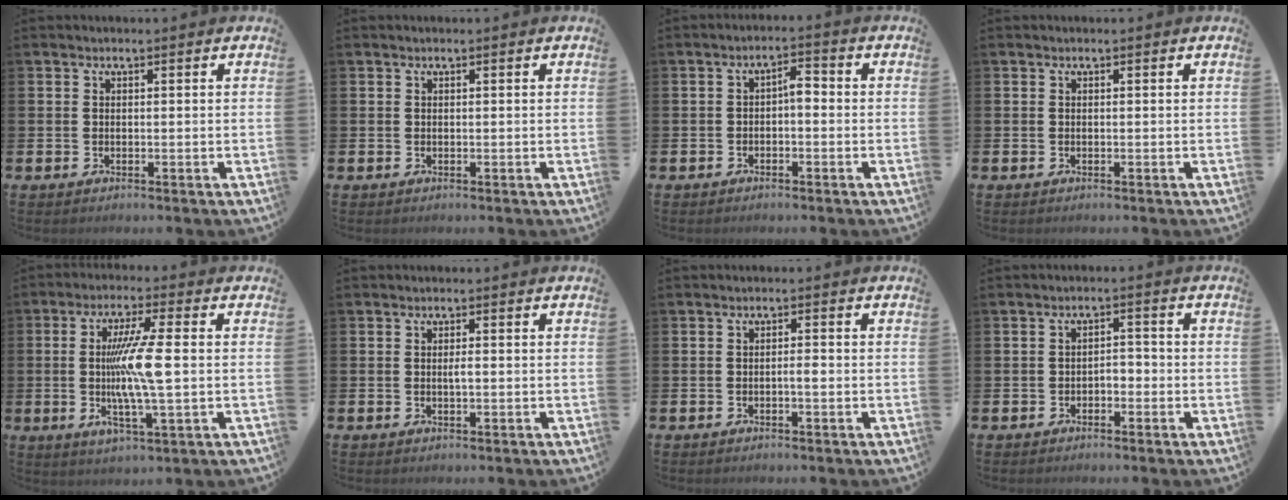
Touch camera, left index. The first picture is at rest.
{"total": 0.0}
{"total": 2.4, "force": [-0.8, 1.1, 2.0], "torque": [-0.024, 0.003, -0.023]}
{"total": 0.0}
{"total": 9.1, "force": [0.5, 0.8, 9.0], "torque": [-0.167, 0.001, 0.004]}
{"total": 1.0, "force": [0.0, 0.2, 1.0], "torque": [-0.011, -0.005, -0.002]}
{"total": 1.0, "force": [-0.4, 0.2, 0.9], "torque": [-0.019, -0.001, -0.007]}
{"total": 1.8, "force": [-1.4, 1.0, 0.7], "torque": [-0.017, 0.006, -0.031]}